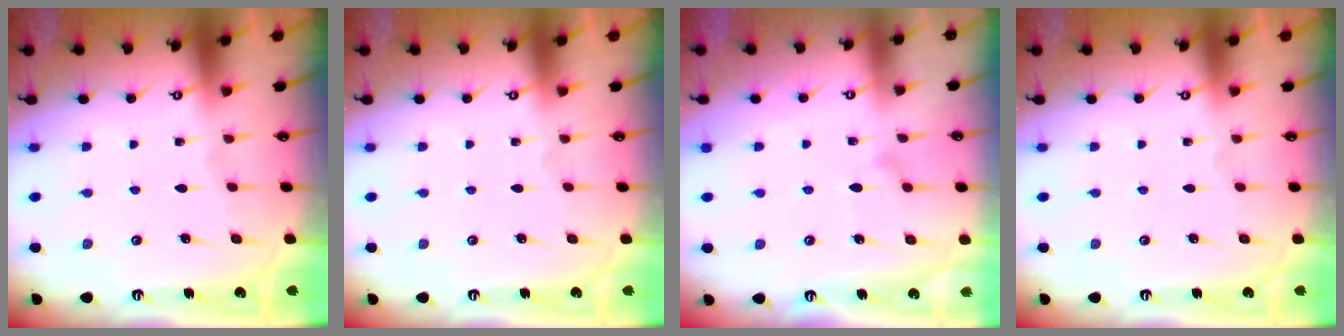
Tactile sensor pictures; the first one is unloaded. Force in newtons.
{"total": 0.0}
{"total": 8.3, "press": 8.3, "slide": 0.3}
{"total": 0.0}